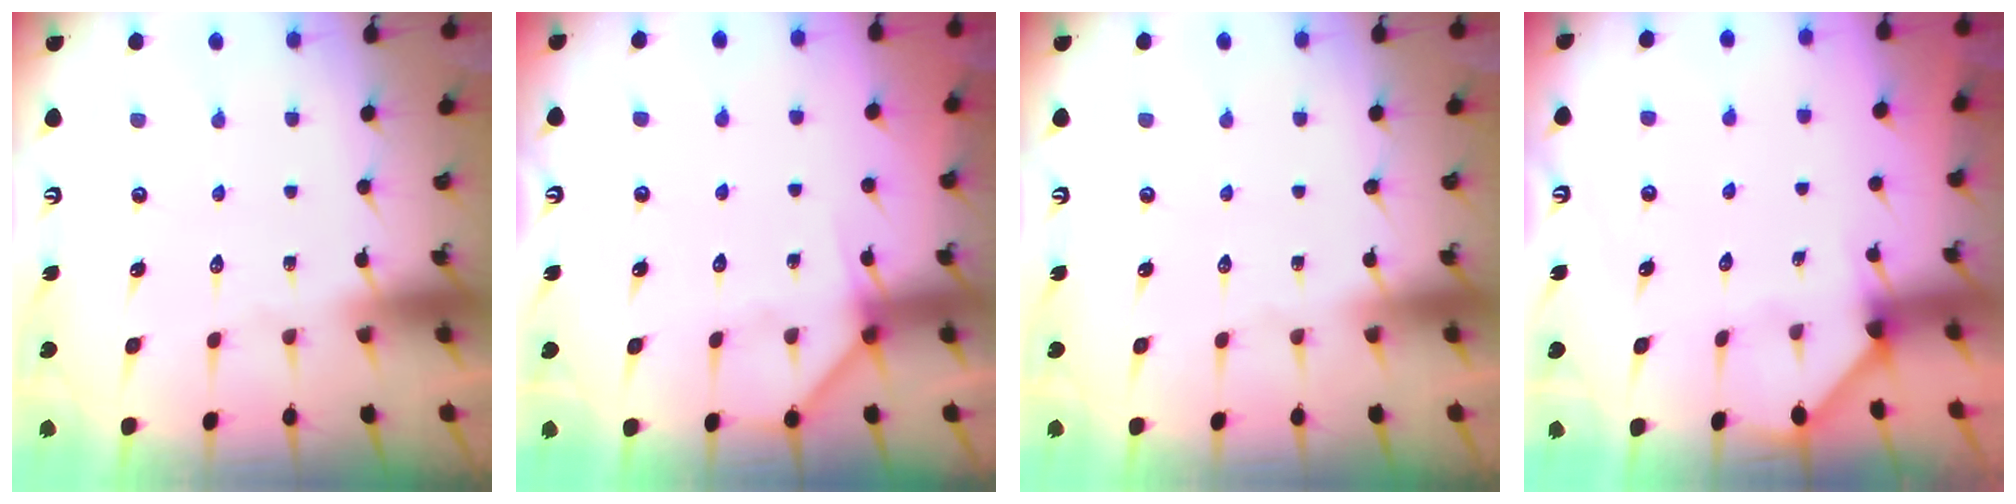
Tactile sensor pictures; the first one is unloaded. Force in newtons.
{"total": 4.5, "press": 4.5, "slide": 0.4}
{"total": 0.0}
{"total": 2.3, "press": 2.3, "slide": 0.3}